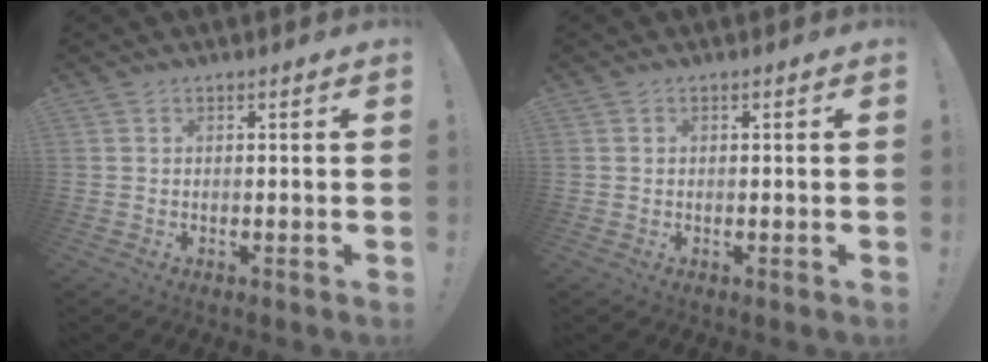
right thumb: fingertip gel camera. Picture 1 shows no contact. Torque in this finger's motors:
{"motor_torque": [-0.06, 0.04, 0.01, -0.02, 0.07]}